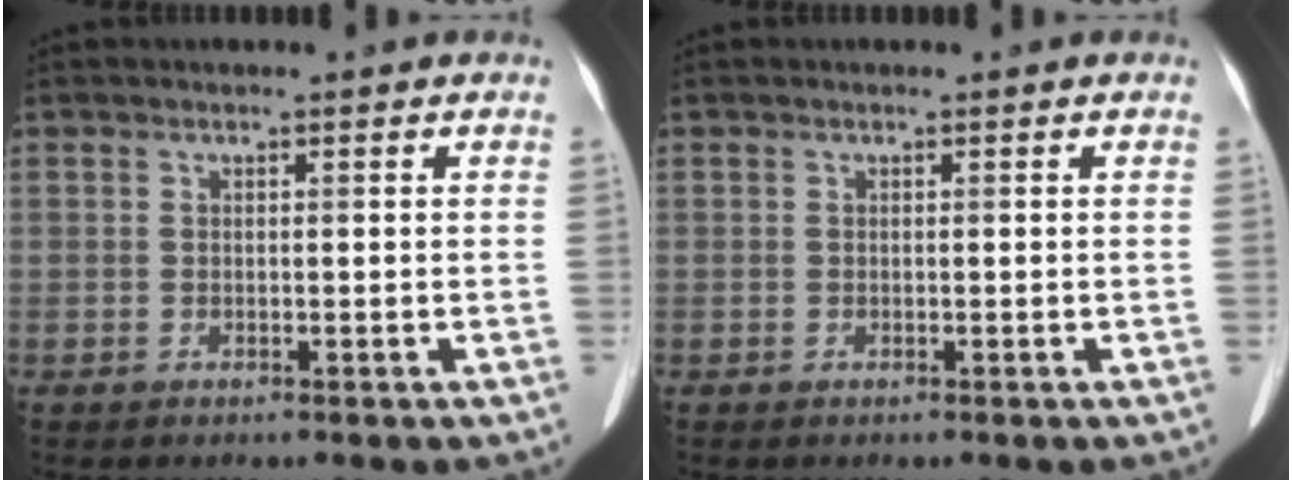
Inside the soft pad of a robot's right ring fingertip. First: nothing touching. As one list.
[{"total": 0.0}]